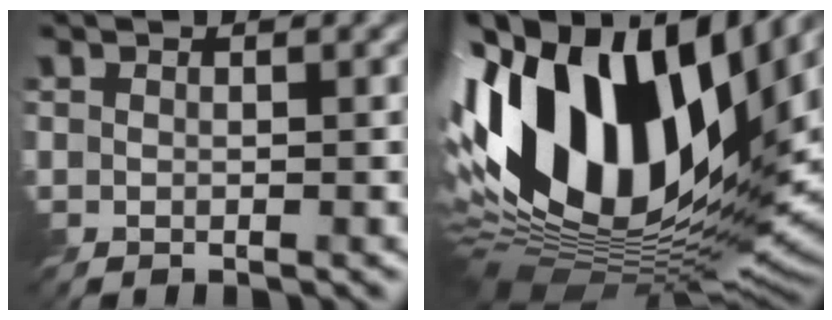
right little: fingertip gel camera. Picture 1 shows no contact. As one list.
[{"total": 17.8, "force": [3.4, 9.4, 14.7], "torque": [-0.287, 0.028, 0.029]}]